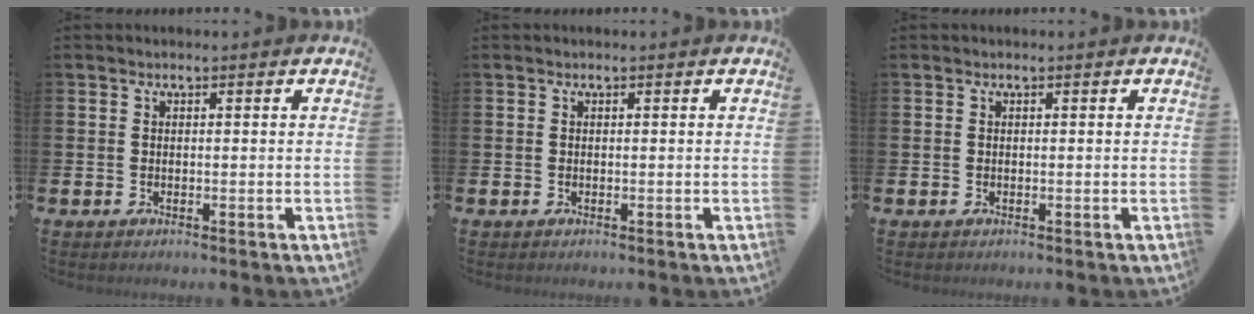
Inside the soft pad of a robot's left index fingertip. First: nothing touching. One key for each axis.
{"total": 0.0}
{"total": 0.0}